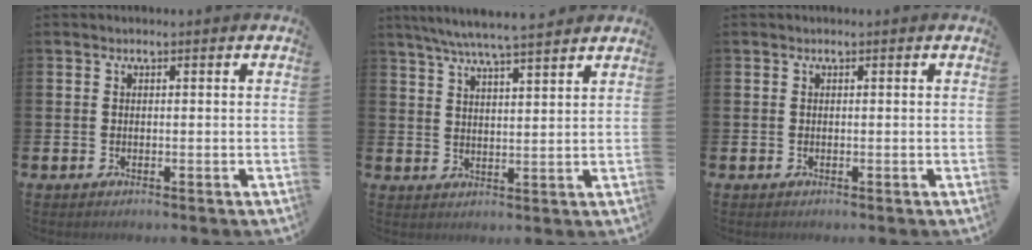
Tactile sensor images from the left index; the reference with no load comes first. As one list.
[{"total": 6.5, "force": [6.0, 0.1, 2.4], "torque": [-0.058, -0.028, 0.106]}, {"total": 0.0}]